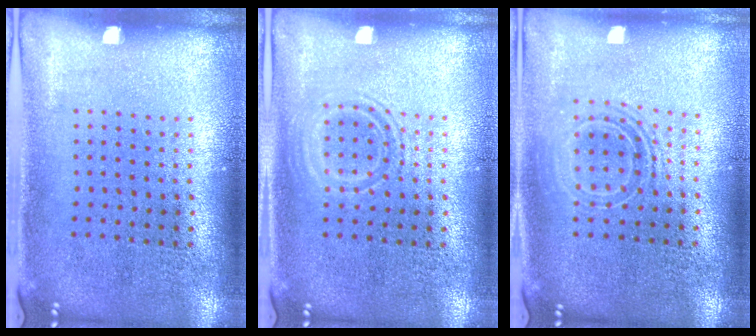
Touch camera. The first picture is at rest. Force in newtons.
{"total": 1.0, "press": 0.9, "slide": 0.3}
{"total": 1.7, "press": 1.3, "slide": 1.0}